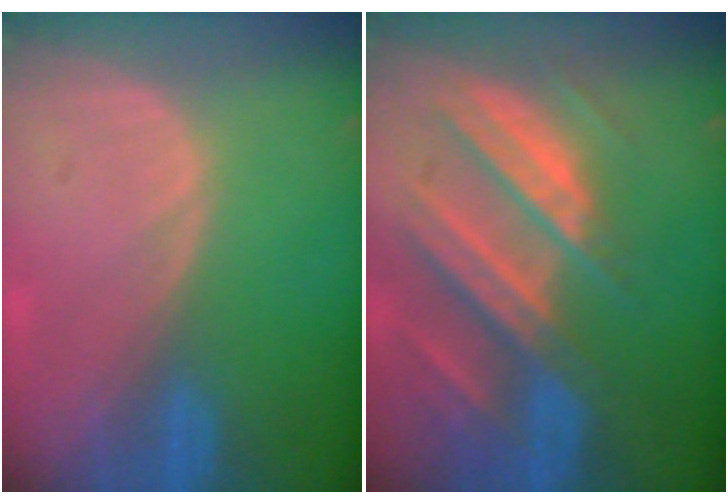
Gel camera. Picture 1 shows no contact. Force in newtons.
{"total": 10.4, "press": 9.2, "slide": 4.9}